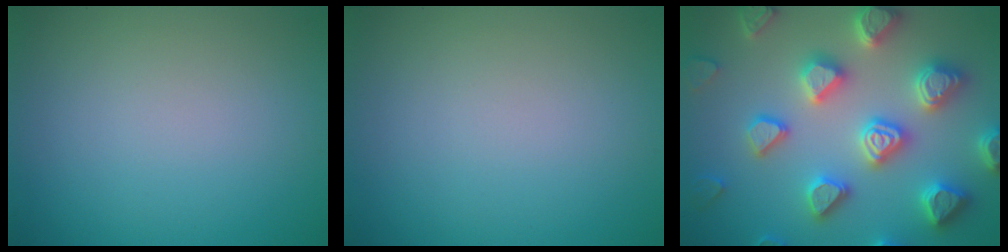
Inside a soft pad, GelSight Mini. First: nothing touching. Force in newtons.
{"total": 0.0}
{"total": 7.3, "press": 7.1, "slide": 1.6}